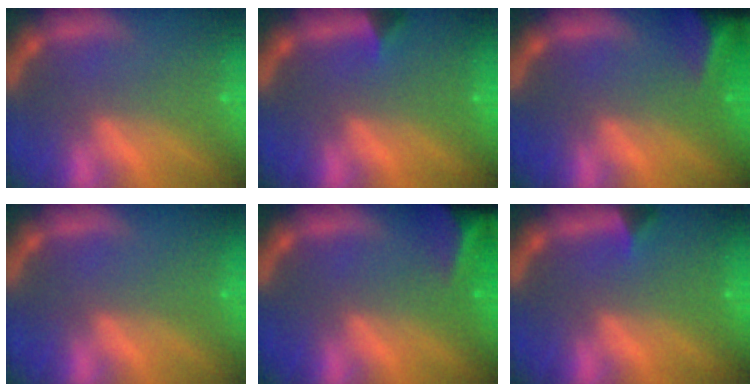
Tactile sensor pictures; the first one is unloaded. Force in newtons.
{"total": 1.4}
{"total": 8.0}
{"total": 0.0}
{"total": 8.9}
{"total": 1.4}